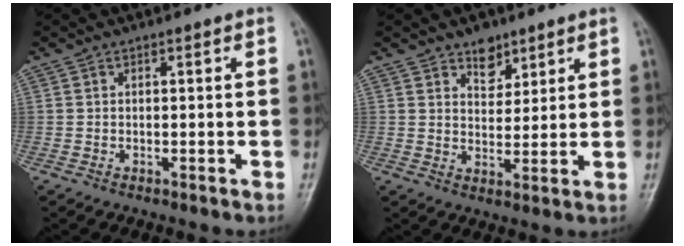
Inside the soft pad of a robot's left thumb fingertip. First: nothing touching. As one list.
[{"total": 4.9, "force": [3.5, 3.0, 1.9], "torque": [-0.002, -0.024, 0.058]}]